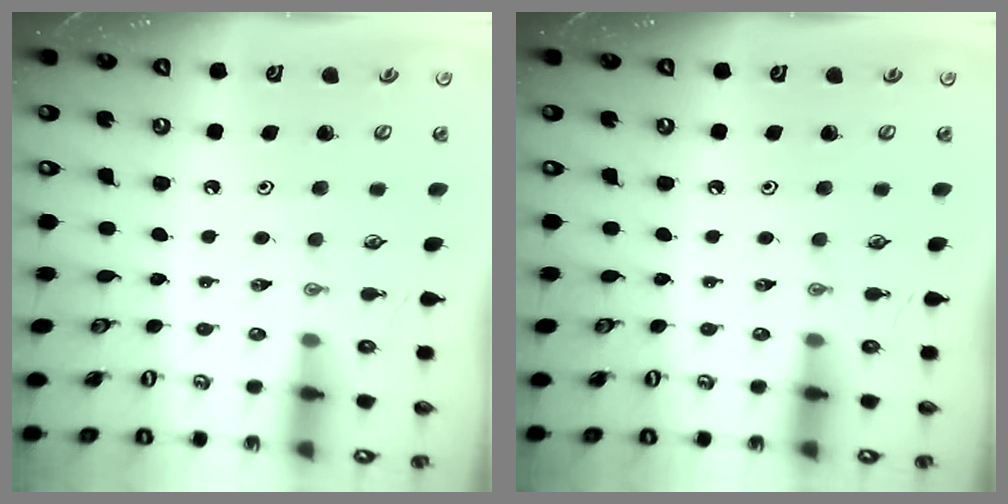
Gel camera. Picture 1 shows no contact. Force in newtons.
{"total": 0.0}